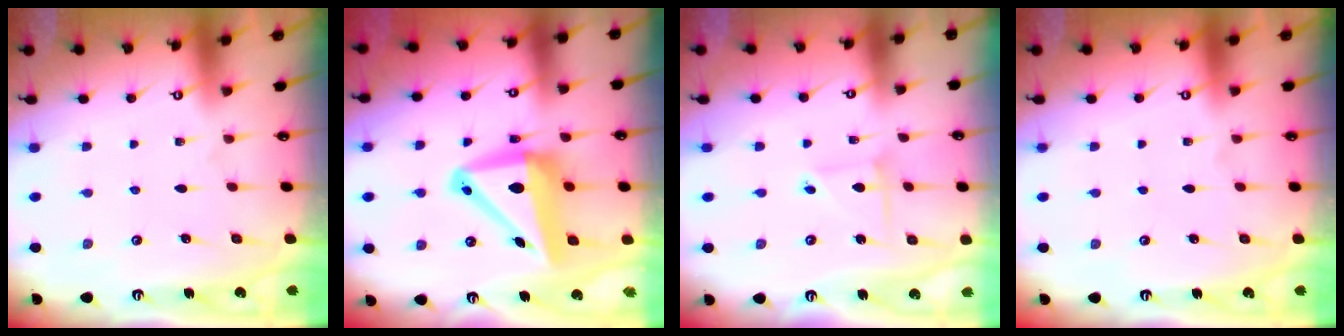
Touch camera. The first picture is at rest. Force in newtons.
{"total": 13.5, "press": 13.2, "slide": 2.8}
{"total": 2.8, "press": 2.8, "slide": 0.3}
{"total": 0.0}